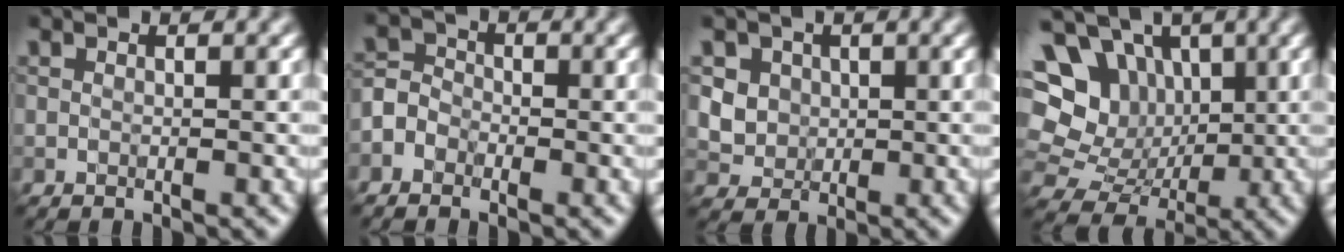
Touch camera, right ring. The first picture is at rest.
{"total": 2.7, "force": [-1.5, 2.1, 0.9], "torque": [-0.011, 0.011, -0.036]}
{"total": 3.5, "force": [1.1, 3.0, 1.3], "torque": [-0.032, -0.002, 0.033]}
{"total": 14.5, "force": [4.5, 12.2, 6.3], "torque": [-0.150, 0.025, 0.084]}